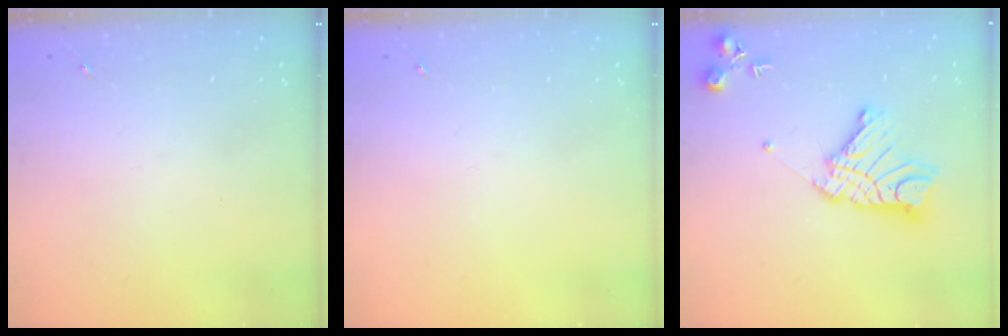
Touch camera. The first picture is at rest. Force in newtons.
{"total": 0.0}
{"total": 16.4, "press": 16.3, "slide": 1.4}